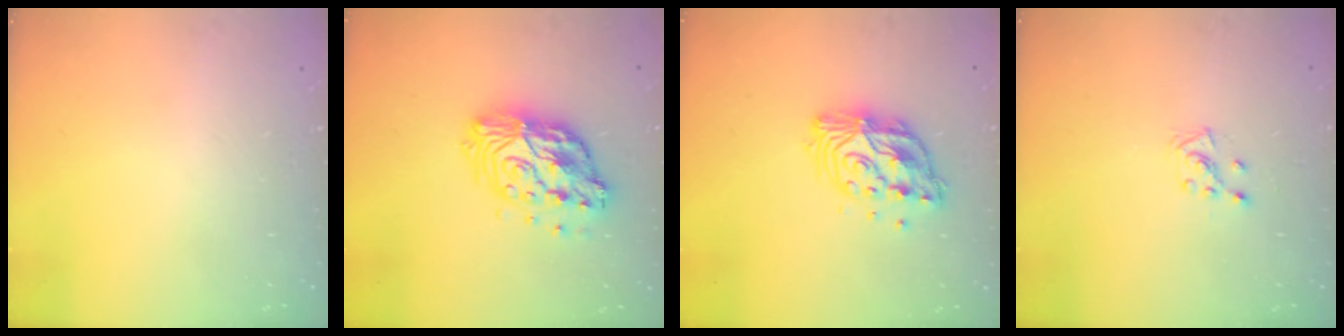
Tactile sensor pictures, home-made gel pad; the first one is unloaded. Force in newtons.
{"total": 15.5, "press": 15.5, "slide": 1.3}
{"total": 12.7, "press": 12.6, "slide": 1.0}
{"total": 4.4, "press": 4.3, "slide": 0.6}